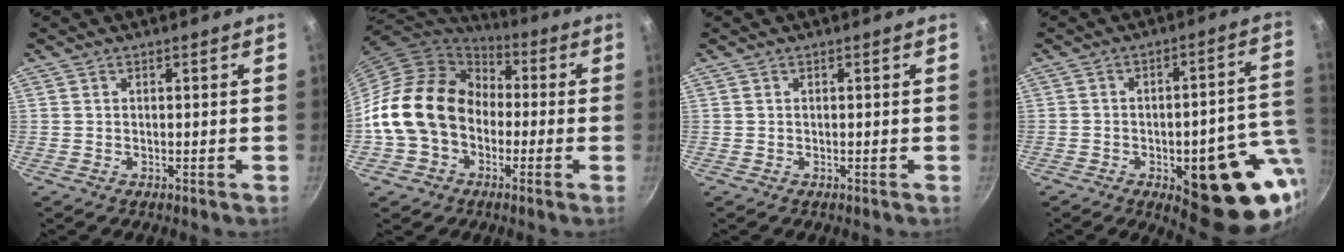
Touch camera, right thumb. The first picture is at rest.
{"total": 18.1, "force": [-1.9, 14.4, 10.9], "torque": [-0.165, 0.052, -0.042]}
{"total": 0.0}
{"total": 22.0, "force": [-6.1, 9.0, 19.2], "torque": [-0.175, 0.011, -0.073]}